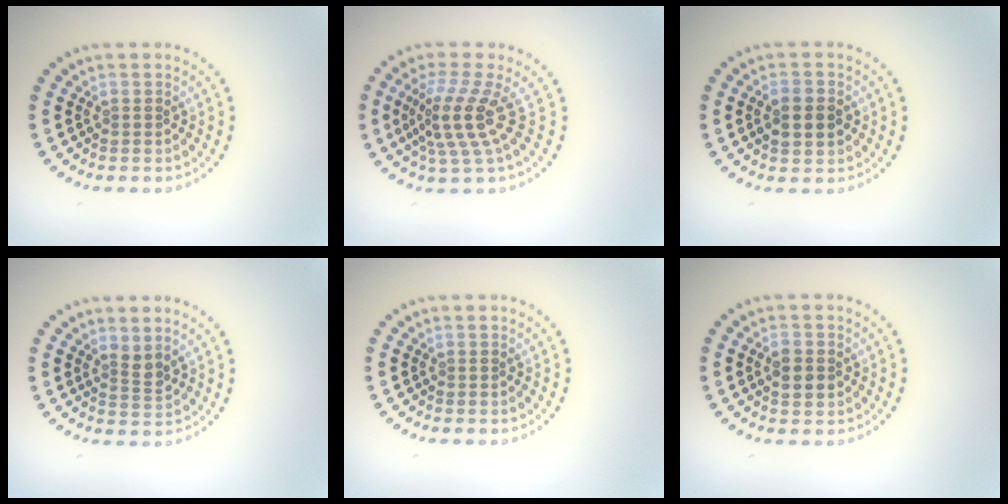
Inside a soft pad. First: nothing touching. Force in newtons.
{"total": 4.0, "press": 2.8, "slide": 2.9}
{"total": 3.3, "press": 3.3, "slide": 0.2}
{"total": 1.5, "press": 1.1, "slide": 1.0}
{"total": 0.0}
{"total": 2.5, "press": 2.5, "slide": 0.2}